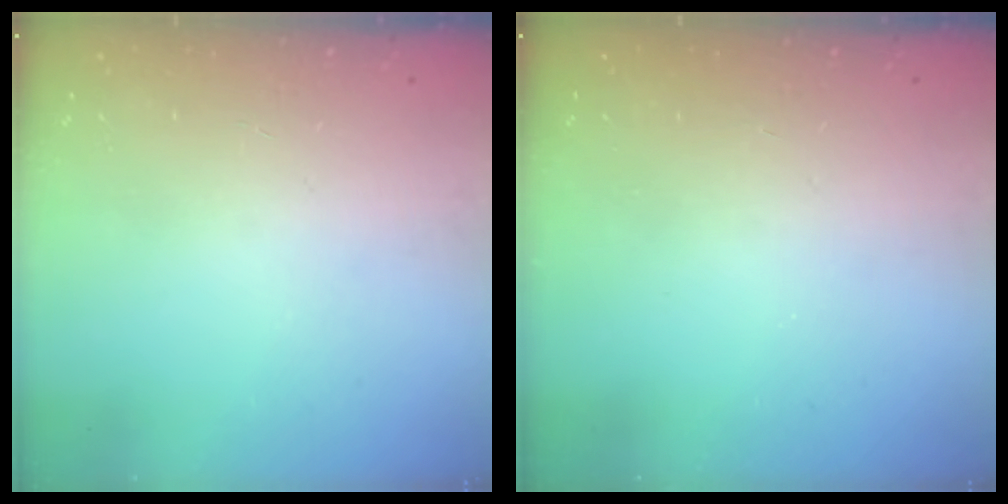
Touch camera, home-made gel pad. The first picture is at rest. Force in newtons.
{"total": 0.0}